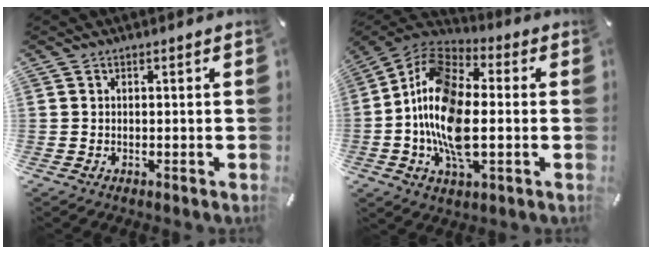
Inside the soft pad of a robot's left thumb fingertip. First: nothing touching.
{"total": 17.0, "force": [-2.2, 9.2, 14.1], "torque": [-0.310, 0.003, -0.044]}